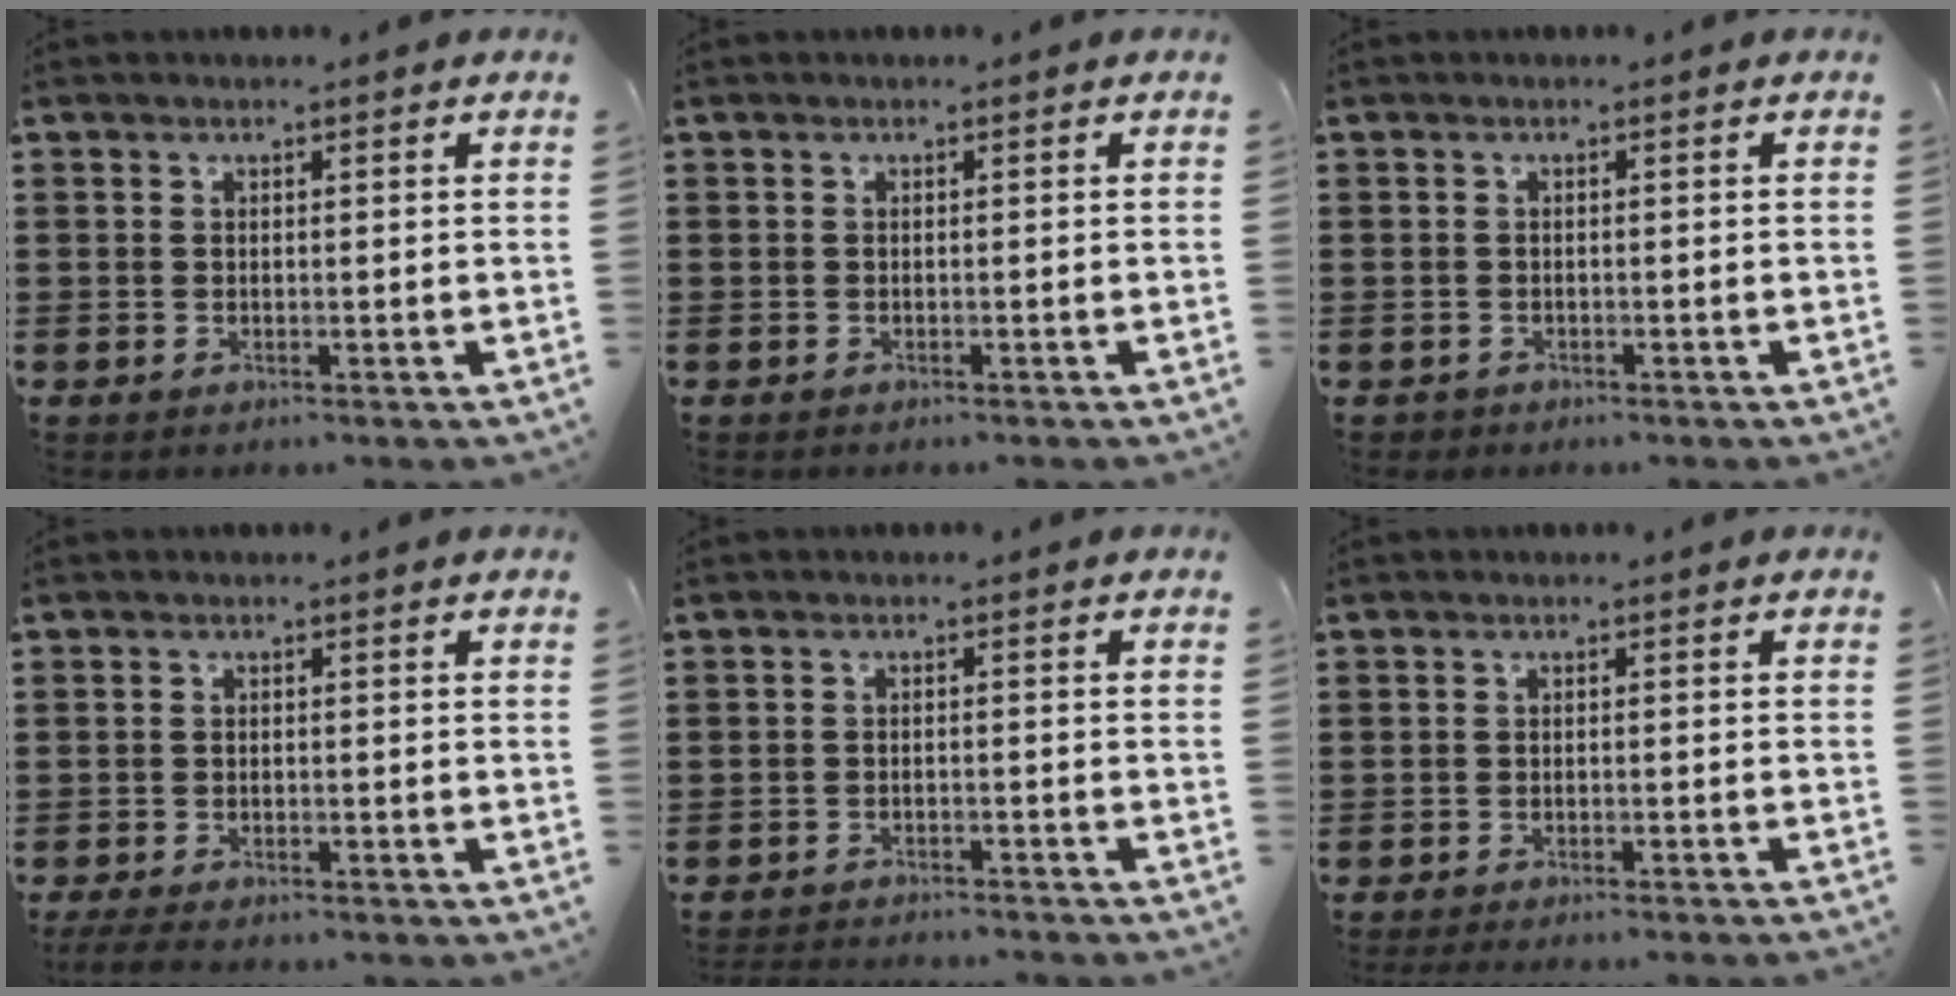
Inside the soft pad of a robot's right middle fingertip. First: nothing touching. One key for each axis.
{"total": 0.0}
{"total": 0.5, "fx": -0.5, "fy": 0.2, "fz": -0.1, "tx": 0.001, "ty": 0.002, "tz": -0.011}
{"total": 2.3, "fx": -2.2, "fy": 0.3, "fz": 0.7, "tx": -0.028, "ty": -0.005, "tz": -0.049}
{"total": 2.3, "fx": -2.3, "fy": -0.1, "fz": 0.0, "tx": -0.005, "ty": 0.000, "tz": -0.049}
{"total": 1.7, "fx": -1.7, "fy": -0.2, "fz": 0.3, "tx": -0.006, "ty": -0.001, "tz": -0.033}